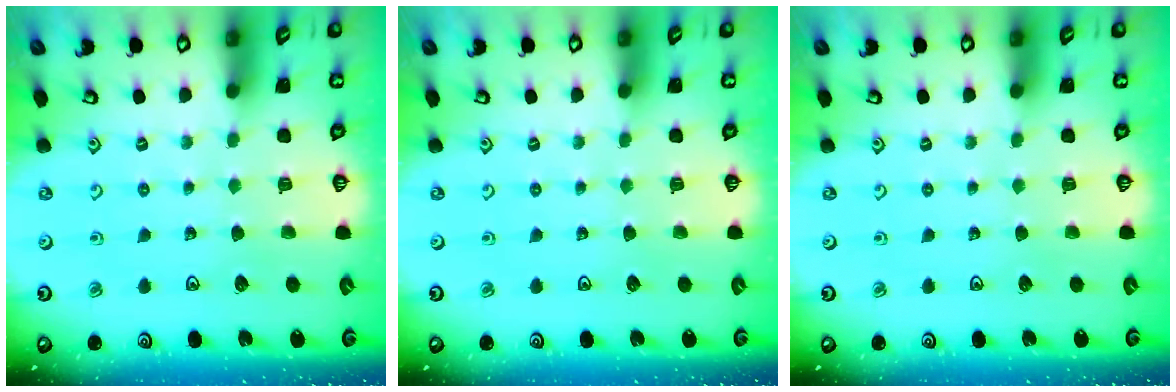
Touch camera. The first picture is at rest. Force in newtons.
{"total": 0.0}
{"total": 0.0}